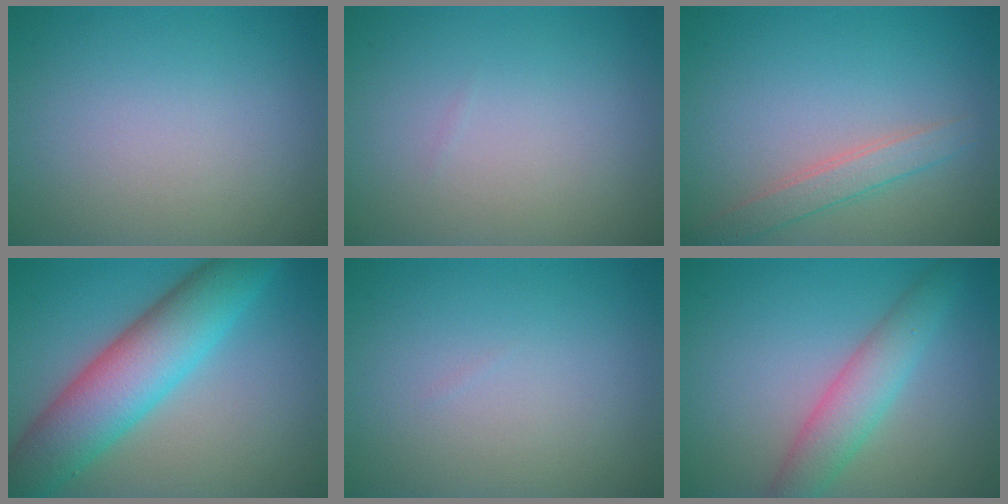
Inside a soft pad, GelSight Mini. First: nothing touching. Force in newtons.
{"total": 0.0}
{"total": 2.3, "press": 2.3, "slide": 0.1}
{"total": 9.0, "press": 9.0, "slide": 0.2}
{"total": 0.0}
{"total": 4.0, "press": 4.0, "slide": 0.1}